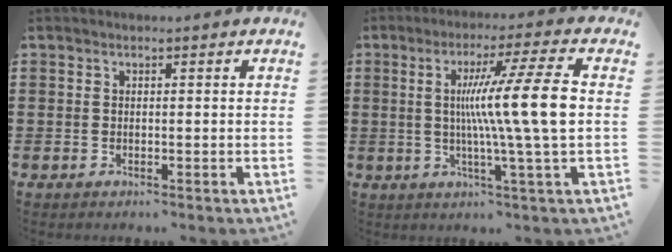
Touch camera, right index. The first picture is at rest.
{"total": 12.7, "force": [0.6, -0.4, 12.7], "torque": [-0.218, -0.003, 0.000]}